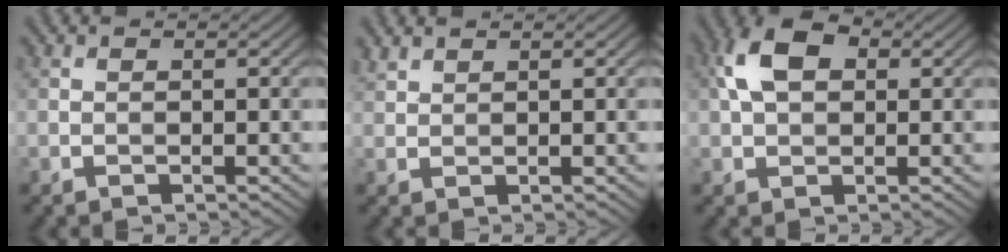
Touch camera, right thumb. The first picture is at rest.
{"total": 1.5, "force": [1.3, 0.4, 0.5], "torque": [-0.016, 0.004, 0.035]}
{"total": 6.9, "force": [1.8, 4.5, 5.0], "torque": [-0.108, 0.015, 0.024]}